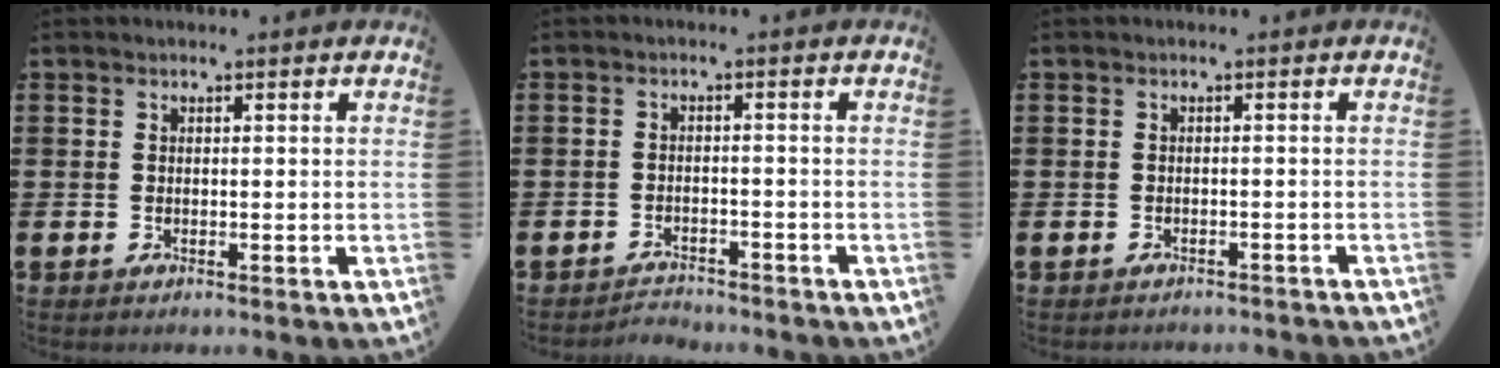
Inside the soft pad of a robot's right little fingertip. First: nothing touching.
{"total": 1.9, "force": [-1.9, 0.1, -0.2], "torque": [-0.003, 0.003, -0.043]}
{"total": 0.7, "force": [-0.7, 0.0, 0.0], "torque": [-0.002, 0.000, -0.016]}